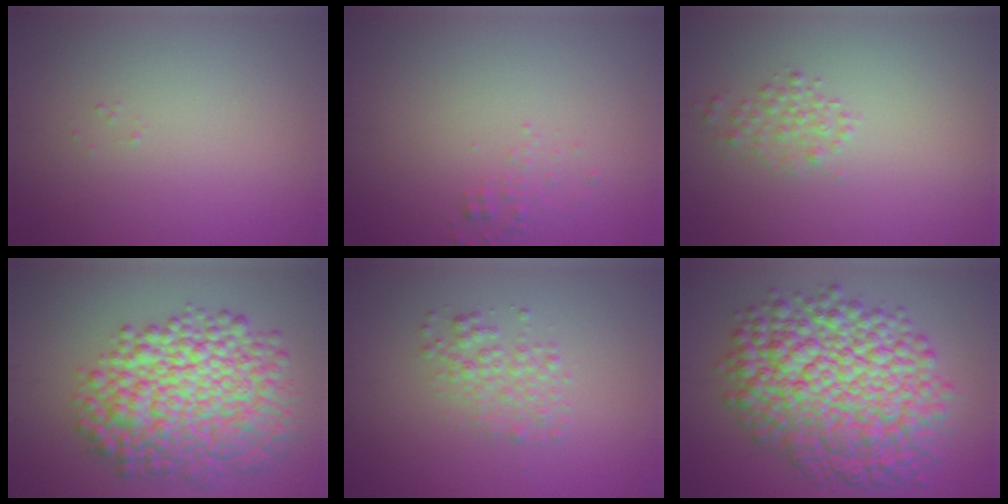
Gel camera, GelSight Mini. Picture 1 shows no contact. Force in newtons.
{"total": 0.9, "press": 0.9, "slide": 0.0}
{"total": 1.5, "press": 1.5, "slide": 0.1}
{"total": 10.5, "press": 10.5, "slide": 0.2}
{"total": 2.3, "press": 2.3, "slide": 0.1}
{"total": 12.5, "press": 12.5, "slide": 0.3}